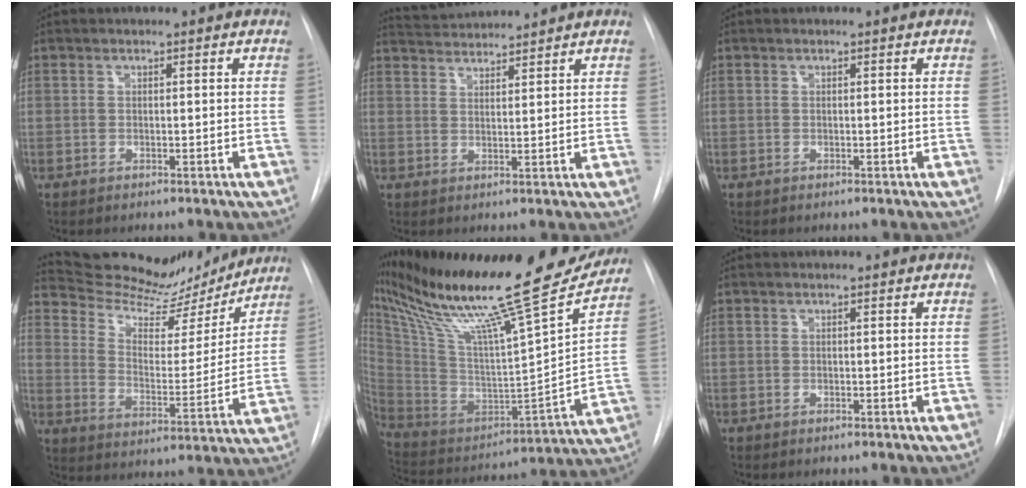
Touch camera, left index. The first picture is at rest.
{"total": 4.8, "force": [4.8, -0.6, 0.4], "torque": [-0.013, 0.018, 0.084]}
{"total": 0.0}
{"total": 17.4, "force": [16.6, 3.8, 3.6], "torque": [-0.055, -0.021, 0.241]}
{"total": 30.0, "force": [25.0, 1.9, 16.5], "torque": [-0.300, -0.063, 0.389]}
{"total": 0.0}